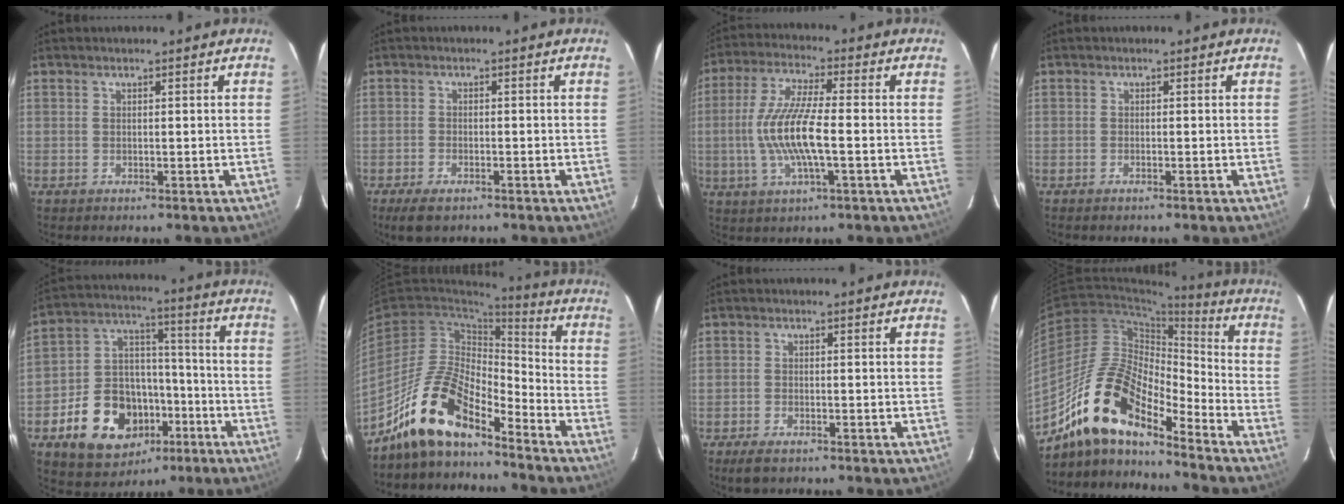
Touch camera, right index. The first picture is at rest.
{"total": 4.5, "force": [-3.2, 1.9, 2.6], "torque": [-0.069, -0.013, -0.057]}
{"total": 11.9, "force": [-1.9, 2.1, 11.6], "torque": [-0.236, -0.002, -0.037]}
{"total": 0.8, "force": [-0.6, 0.2, 0.4], "torque": [-0.010, 0.001, -0.013]}
{"total": 18.3, "force": [-8.3, 13.2, 9.5], "torque": [-0.207, 0.041, -0.112]}
{"total": 14.9, "force": [-11.7, 4.8, 7.9], "torque": [-0.159, 0.007, -0.224]}
{"total": 3.5, "force": [-2.6, 1.3, 1.9], "torque": [-0.051, -0.010, -0.047]}
{"total": 17.4, "force": [-12.9, 5.6, 10.2], "torque": [-0.184, -0.002, -0.255]}